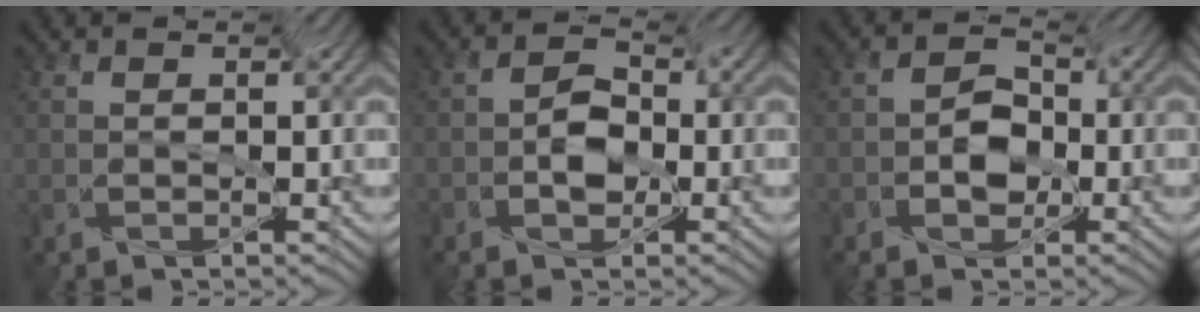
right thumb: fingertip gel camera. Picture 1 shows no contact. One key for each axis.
{"total": 3.4, "fx": -3.2, "fy": 1.1, "fz": 0.7, "tx": -0.016, "ty": 0.001, "tz": -0.061}
{"total": 3.8, "fx": -3.3, "fy": 1.7, "fz": 0.9, "tx": -0.015, "ty": 0.003, "tz": -0.066}